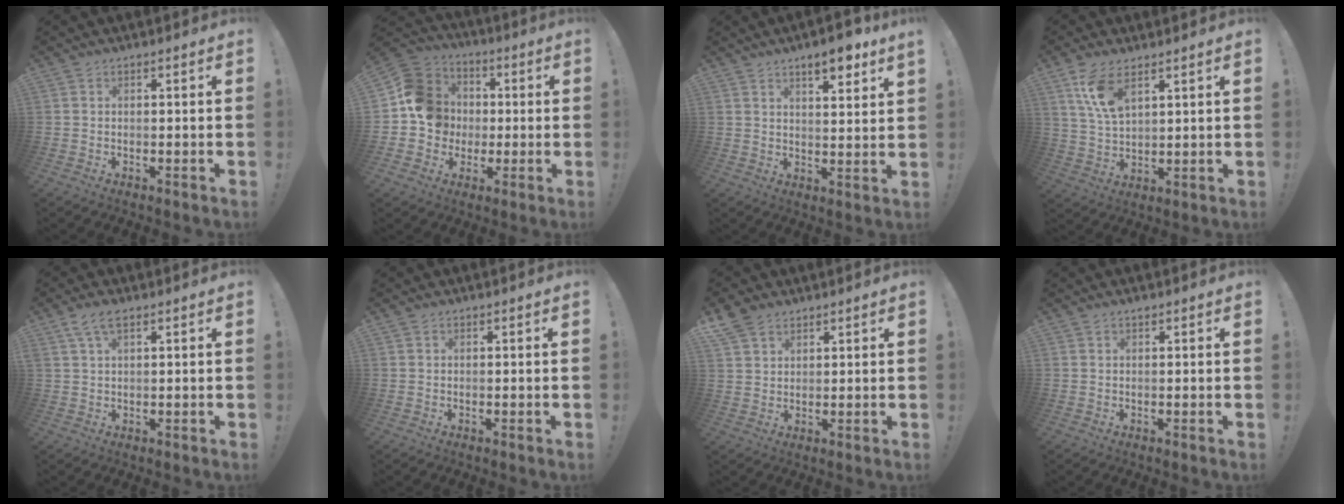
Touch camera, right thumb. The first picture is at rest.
{"total": 14.3, "force": [-0.2, 13.2, 5.4], "torque": [-0.066, 0.021, 0.013]}
{"total": 7.4, "force": [5.3, 1.3, 5.0], "torque": [-0.068, -0.030, 0.087]}
{"total": 9.5, "force": [5.7, 4.3, 6.3], "torque": [-0.131, -0.019, 0.107]}
{"total": 5.0, "force": [2.9, 2.1, 3.6], "torque": [-0.066, -0.002, 0.055]}
{"total": 0.6, "force": [0.4, 0.4, 0.0], "torque": [0.008, -0.003, 0.007]}
{"total": 6.5, "force": [4.7, 4.0, 2.1], "torque": [-0.041, -0.020, 0.092]}
{"total": 0.7, "force": [0.7, 0.0, 0.2], "torque": [-0.003, -0.002, 0.014]}